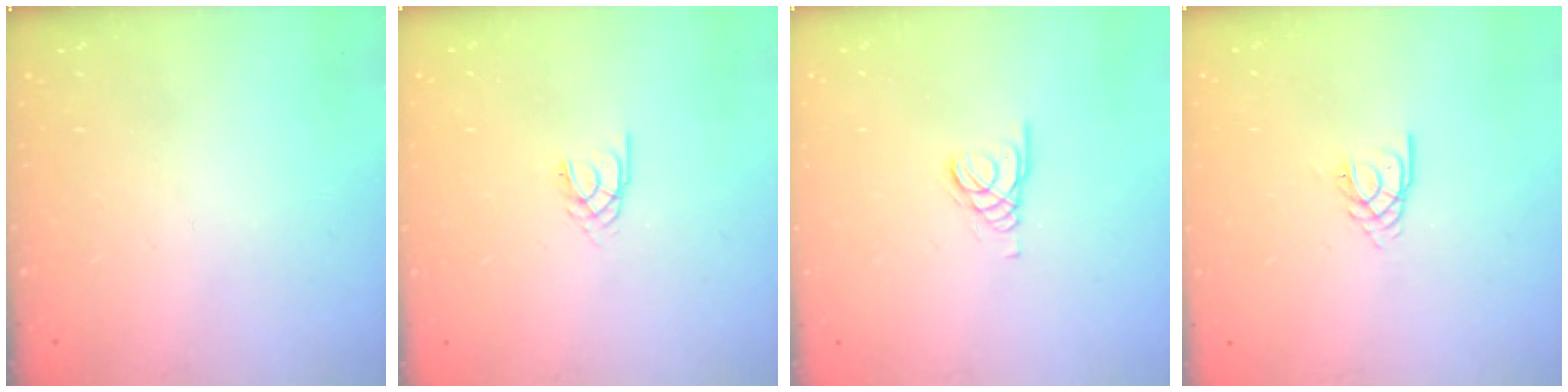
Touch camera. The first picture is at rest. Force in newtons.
{"total": 1.7, "press": 1.7, "slide": 0.3}
{"total": 1.5, "press": 1.4, "slide": 0.1}
{"total": 2.1, "press": 2.1, "slide": 0.3}